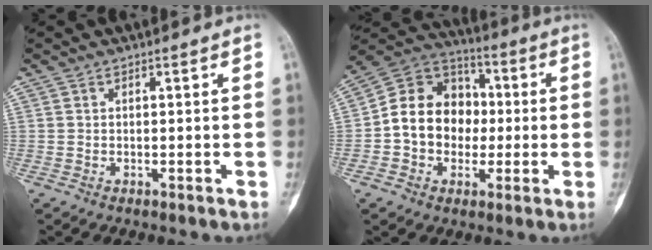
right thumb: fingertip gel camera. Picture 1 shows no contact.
{"total": 14.7, "force": [-0.7, 12.2, 8.3], "torque": [-0.098, 0.036, -0.020]}